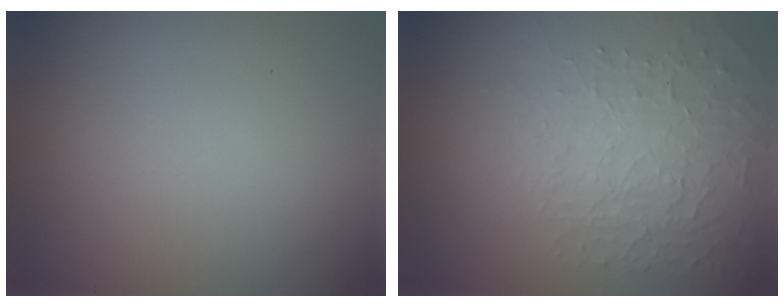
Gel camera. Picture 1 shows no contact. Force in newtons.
{"total": 5.3, "press": 3.4, "slide": 4.1}